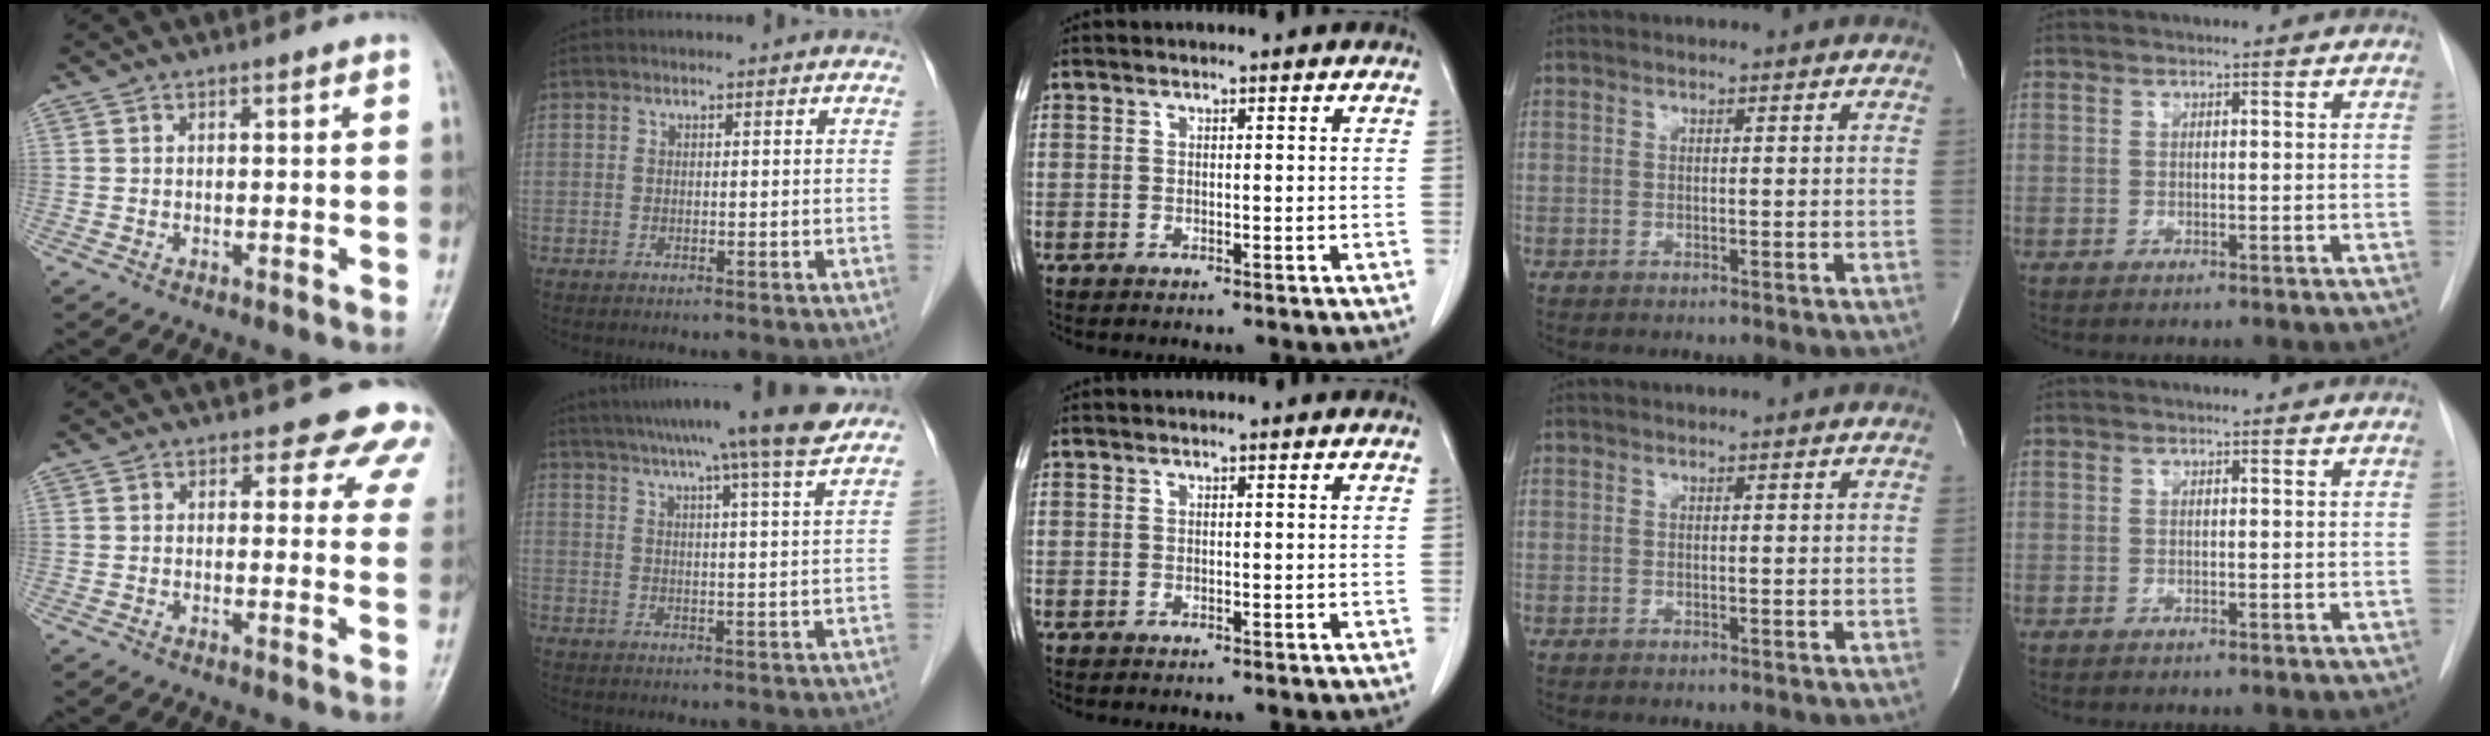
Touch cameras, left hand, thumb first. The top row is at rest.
{"thumb": {"total": 8.9, "force": [7.4, 4.2, 2.5], "torque": [0.023, -0.033, 0.054]}, "index": {"total": 15.8, "force": [13.0, -1.4, 8.9], "torque": [-0.146, 0.005, 0.172]}}